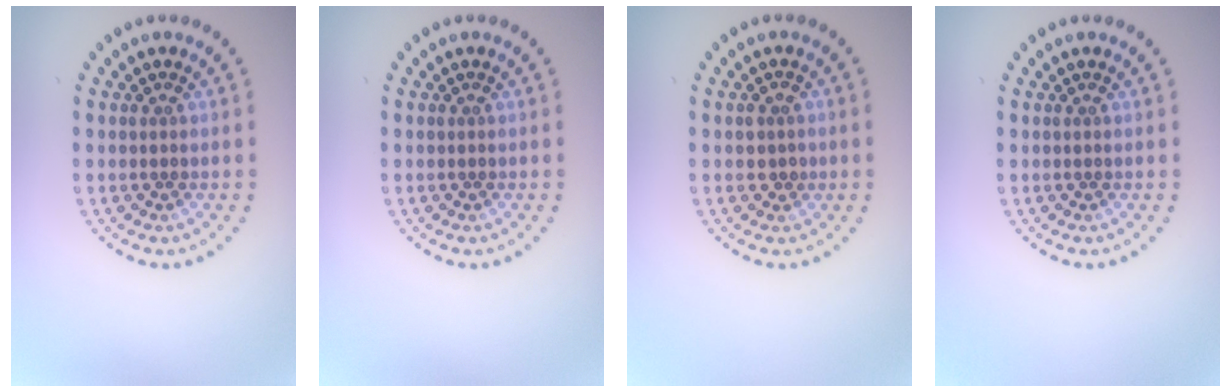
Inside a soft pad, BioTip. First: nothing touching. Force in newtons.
{"total": 0.0}
{"total": 1.3, "press": 1.3, "slide": 0.3}
{"total": 0.0}